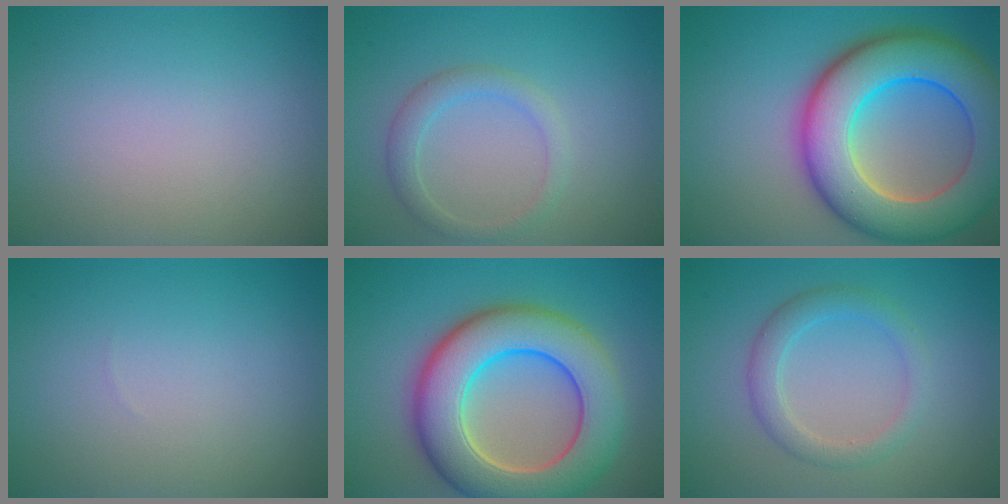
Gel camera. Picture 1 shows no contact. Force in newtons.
{"total": 2.2, "press": 2.1, "slide": 0.1}
{"total": 12.4, "press": 12.4, "slide": 0.6}
{"total": 0.0}
{"total": 11.1, "press": 11.1, "slide": 0.8}
{"total": 2.7, "press": 2.7, "slide": 0.2}